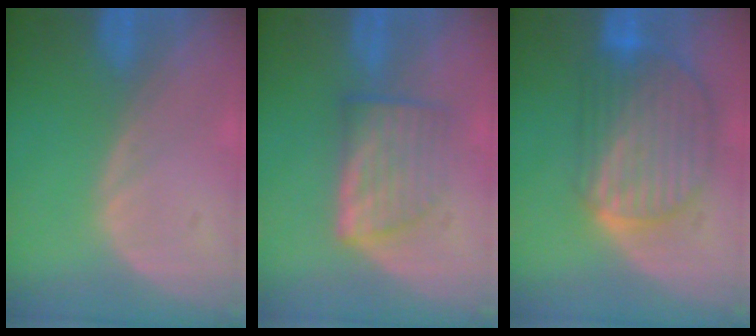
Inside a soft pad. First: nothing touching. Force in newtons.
{"total": 5.9, "press": 5.7, "slide": 1.4}
{"total": 10.0, "press": 8.5, "slide": 5.2}